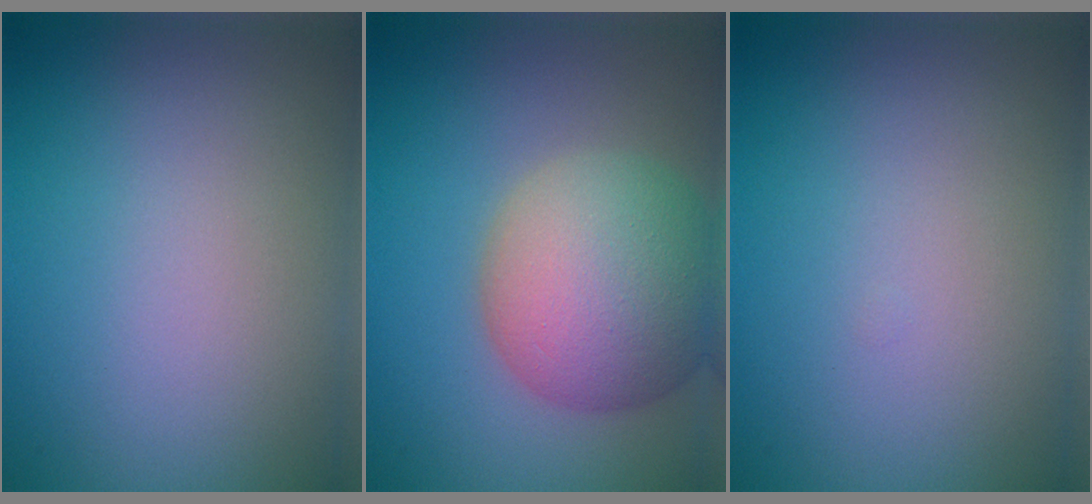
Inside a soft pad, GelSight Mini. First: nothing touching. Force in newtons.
{"total": 9.6, "press": 9.6, "slide": 0.6}
{"total": 0.0}